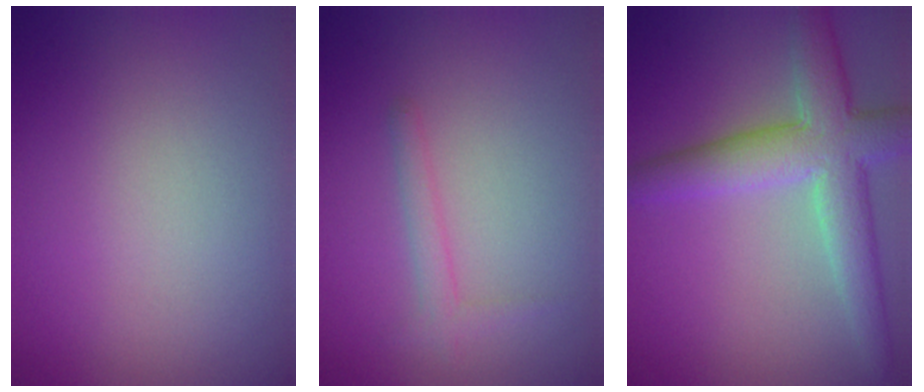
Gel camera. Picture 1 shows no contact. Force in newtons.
{"total": 1.3, "press": 1.3, "slide": 0.0}
{"total": 6.0, "press": 6.0, "slide": 0.3}